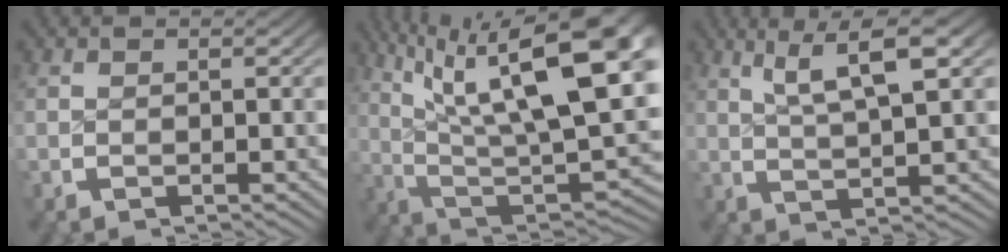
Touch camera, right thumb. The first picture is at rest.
{"total": 17.1, "force": [2.8, 9.3, 14.1], "torque": [-0.233, -0.040, 0.064]}
{"total": 6.4, "force": [2.8, 2.1, 5.4], "torque": [-0.080, 0.007, 0.047]}